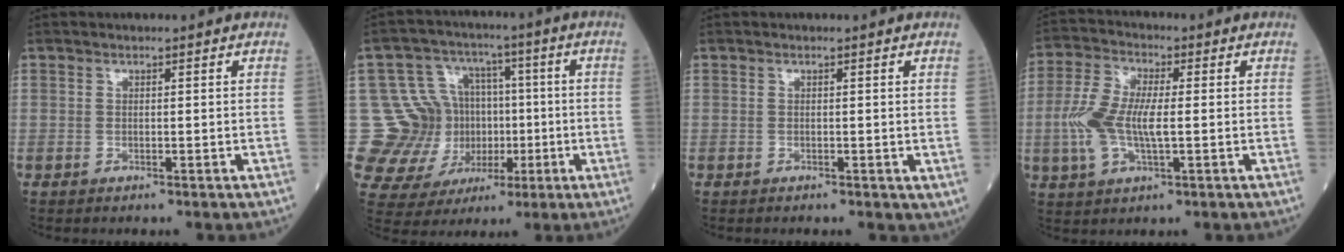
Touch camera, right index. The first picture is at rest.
{"total": 15.8, "force": [-0.6, 14.1, 7.3], "torque": [-0.146, 0.051, 0.022]}
{"total": 0.6, "force": [0.3, 0.3, 0.4], "torque": [-0.006, -0.001, 0.006]}
{"total": 8.9, "force": [-0.6, 3.3, 8.3], "torque": [-0.197, 0.007, -0.007]}